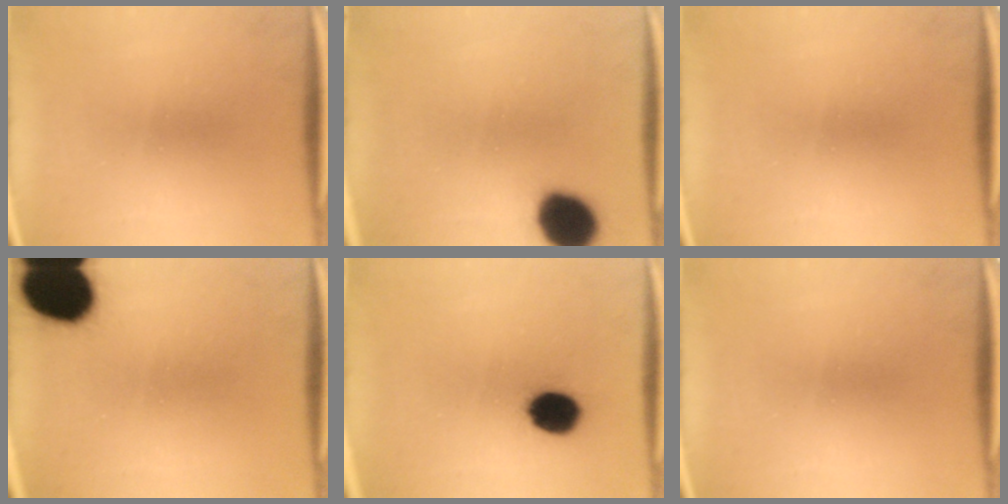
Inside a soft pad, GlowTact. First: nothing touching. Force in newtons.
{"total": 12.4}
{"total": 0.0}
{"total": 18.1}
{"total": 9.9}
{"total": 0.0}